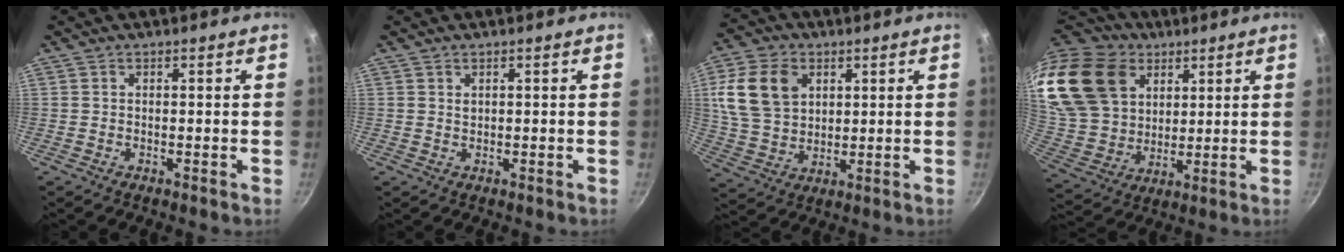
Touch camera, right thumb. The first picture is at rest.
{"total": 0.7, "force": [0.5, 0.3, 0.4], "torque": [-0.007, -0.005, 0.011]}
{"total": 13.5, "force": [4.1, 9.9, 8.3], "torque": [-0.141, -0.005, 0.081]}
{"total": 24.3, "force": [12.8, 17.1, 11.6], "torque": [-0.230, -0.029, 0.256]}